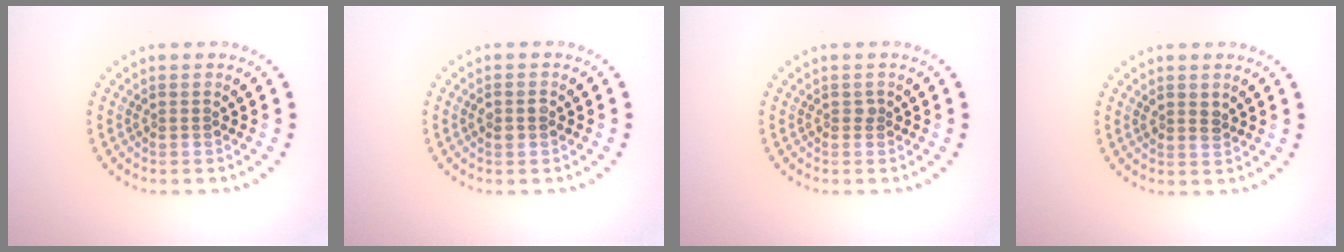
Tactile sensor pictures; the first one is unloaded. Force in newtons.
{"total": 1.0, "press": 1.0, "slide": 0.1}
{"total": 0.6, "press": 0.4, "slide": 0.4}
{"total": 1.2, "press": 1.1, "slide": 0.4}